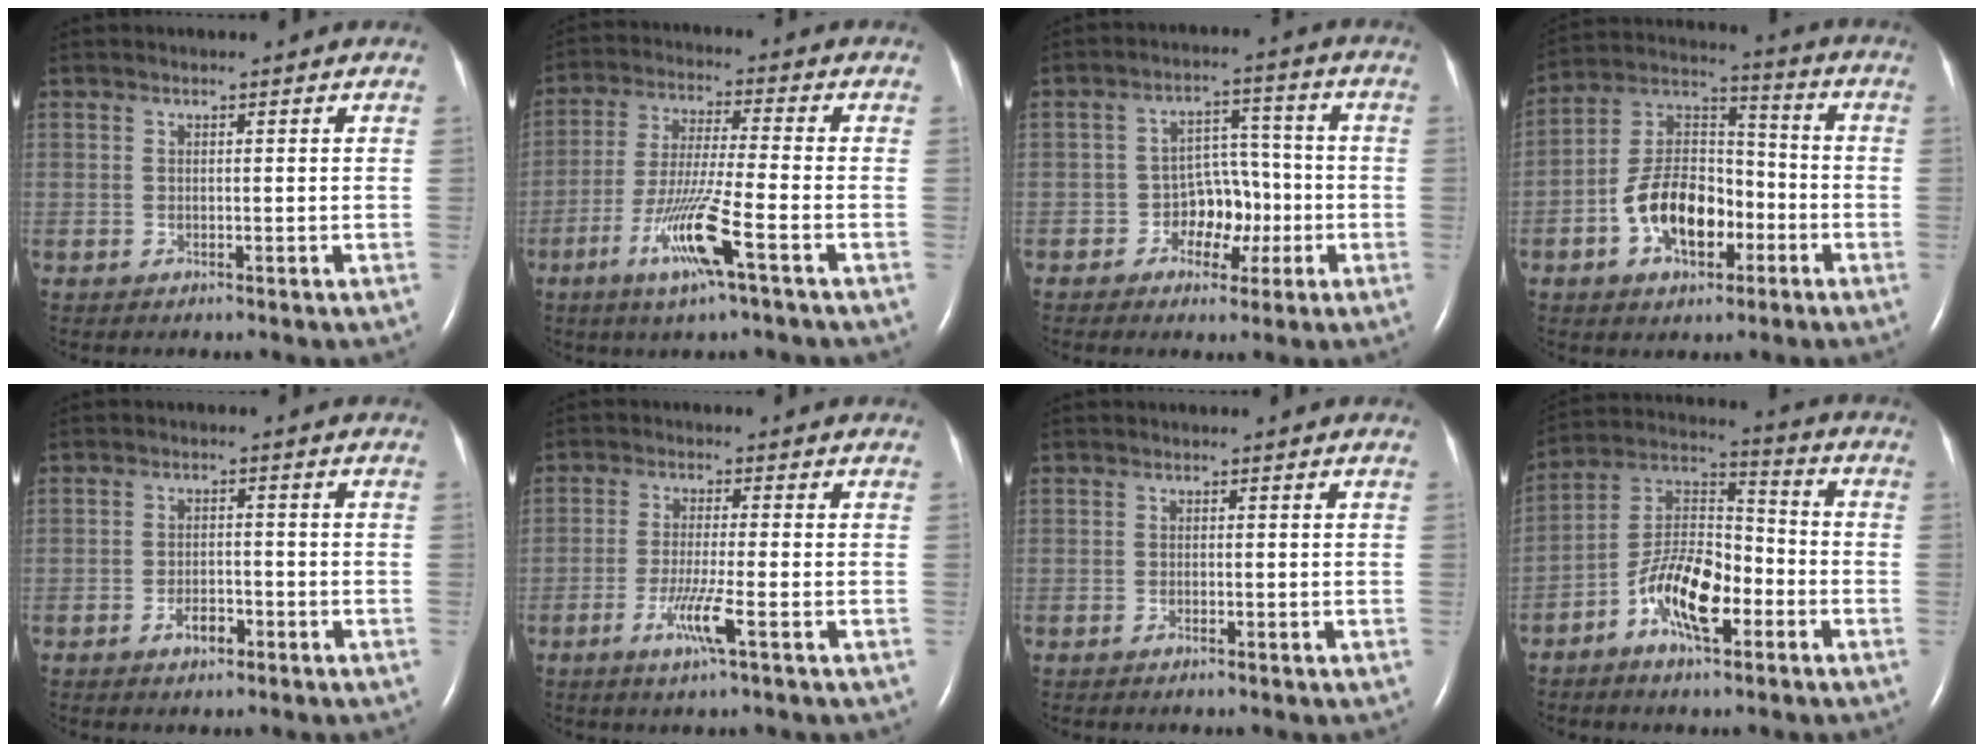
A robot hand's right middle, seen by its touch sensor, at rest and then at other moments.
{"total": 10.5, "force": [-4.9, -0.4, 9.3], "torque": [-0.185, -0.018, -0.097]}
{"total": 6.3, "force": [-2.1, 4.5, 3.9], "torque": [-0.059, 0.023, -0.034]}
{"total": 12.6, "force": [-4.7, 6.9, 9.5], "torque": [-0.192, 0.027, -0.081]}
{"total": 2.9, "force": [-1.8, 1.3, 1.9], "torque": [-0.036, 0.003, -0.031]}
{"total": 5.2, "force": [-2.3, -0.5, 4.6], "torque": [-0.094, -0.014, -0.046]}
{"total": 0.6, "force": [-0.4, 0.0, 0.4], "torque": [-0.012, -0.001, -0.006]}
{"total": 11.7, "force": [-5.4, 4.4, 9.5], "torque": [-0.186, 0.017, -0.099]}